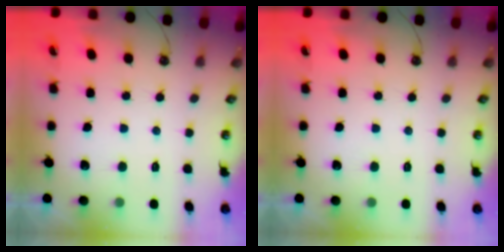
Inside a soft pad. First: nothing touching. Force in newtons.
{"total": 0.0}